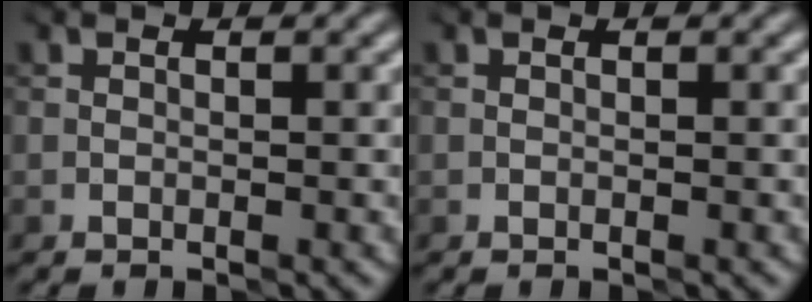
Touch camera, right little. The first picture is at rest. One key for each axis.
{"total": 0.0}